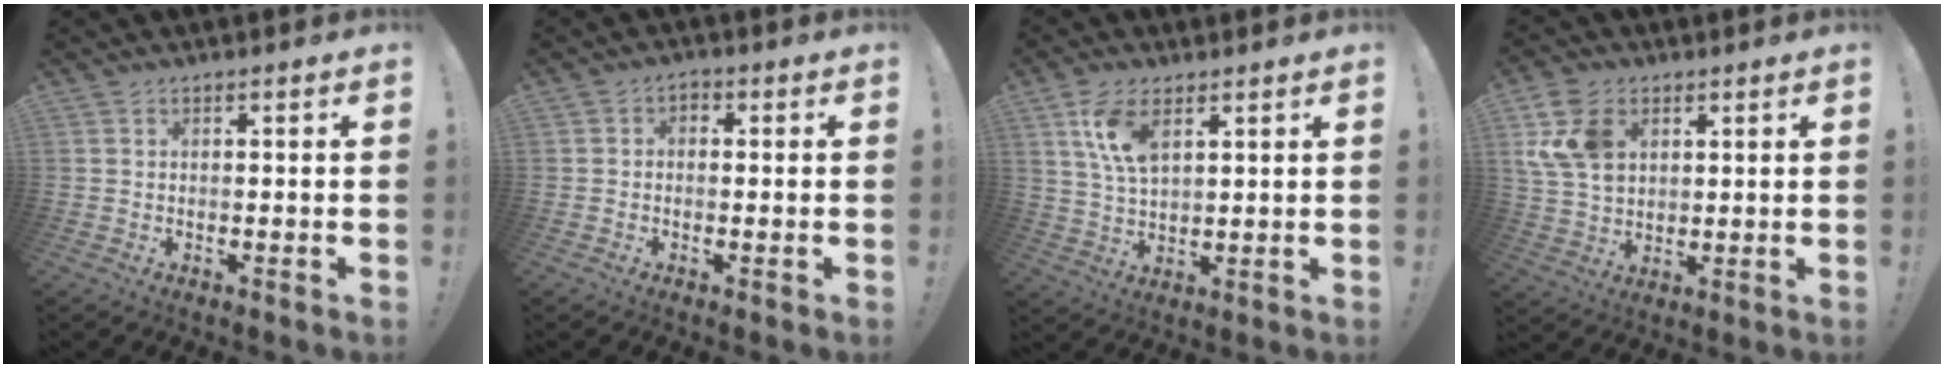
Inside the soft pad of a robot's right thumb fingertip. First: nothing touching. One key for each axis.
{"total": 2.2, "fx": -0.9, "fy": 1.5, "fz": 1.4, "tx": -0.021, "ty": 0.007, "tz": -0.018}
{"total": 9.5, "fx": 4.6, "fy": 4.7, "fz": 6.8, "tx": -0.138, "ty": -0.014, "tz": 0.084}
{"total": 12.5, "fx": 4.2, "fy": 9.2, "fz": 7.3, "tx": -0.149, "ty": -0.003, "tz": 0.087}